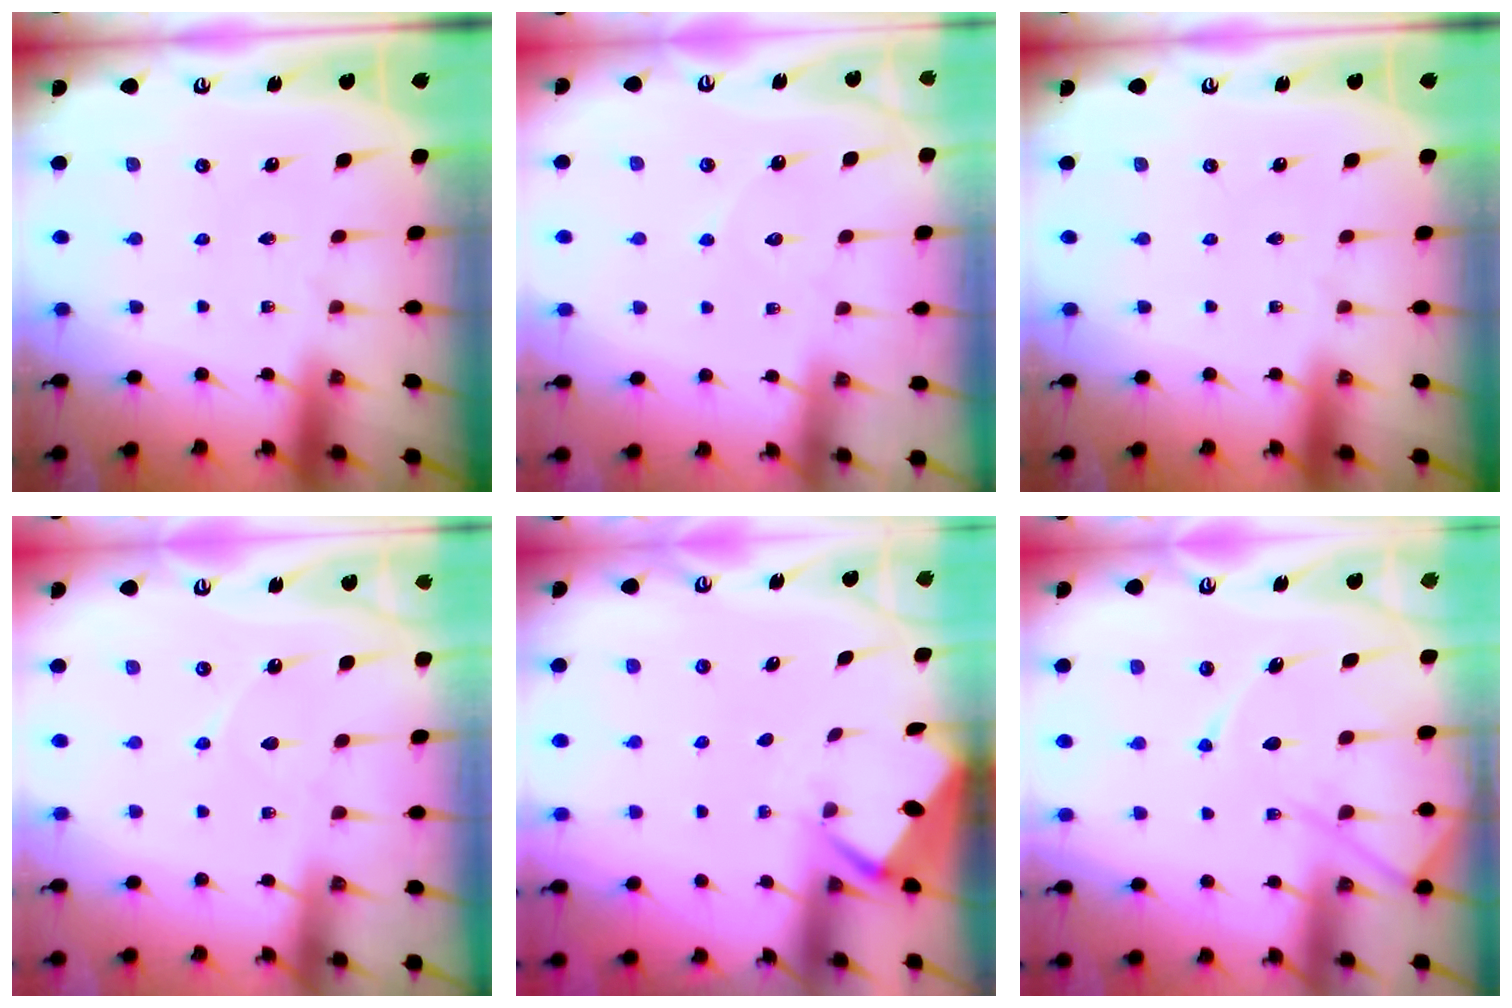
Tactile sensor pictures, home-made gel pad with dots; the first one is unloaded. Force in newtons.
{"total": 5.5, "press": 5.5, "slide": 0.4}
{"total": 0.0}
{"total": 5.6, "press": 5.5, "slide": 0.6}
{"total": 2.6, "press": 2.6, "slide": 0.4}
{"total": 13.1, "press": 13.0, "slide": 1.3}